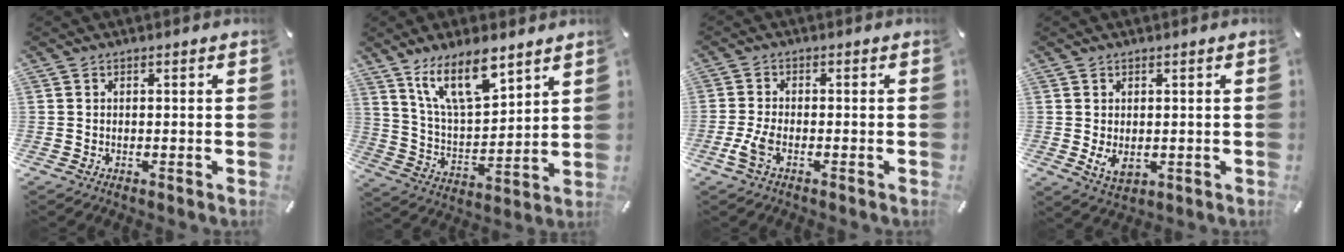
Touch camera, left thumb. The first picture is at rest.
{"total": 14.9, "force": [10.4, 5.8, 9.0], "torque": [-0.178, -0.043, 0.188]}
{"total": 4.4, "force": [-1.8, 1.9, 3.5], "torque": [-0.082, -0.001, -0.034]}
{"total": 4.1, "force": [-0.2, 2.8, 3.0], "torque": [-0.057, -0.010, -0.008]}